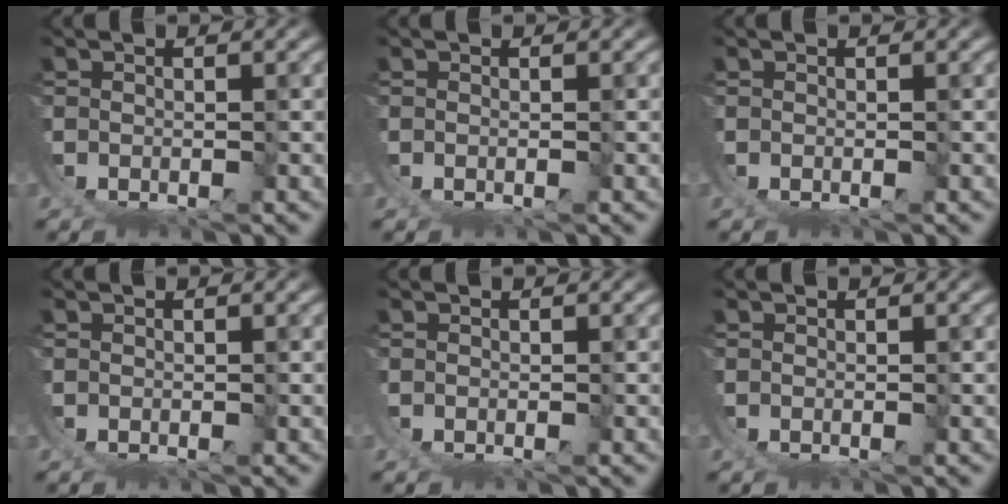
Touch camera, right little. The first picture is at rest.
{"total": 0.9, "force": [0.3, -0.8, 0.0], "torque": [0.007, 0.004, 0.005]}
{"total": 0.0}
{"total": 0.0}
{"total": 0.9, "force": [0.4, -0.8, -0.2], "torque": [0.013, 0.007, 0.005]}
{"total": 0.6, "force": [0.2, -0.5, -0.1], "torque": [0.007, 0.003, 0.003]}